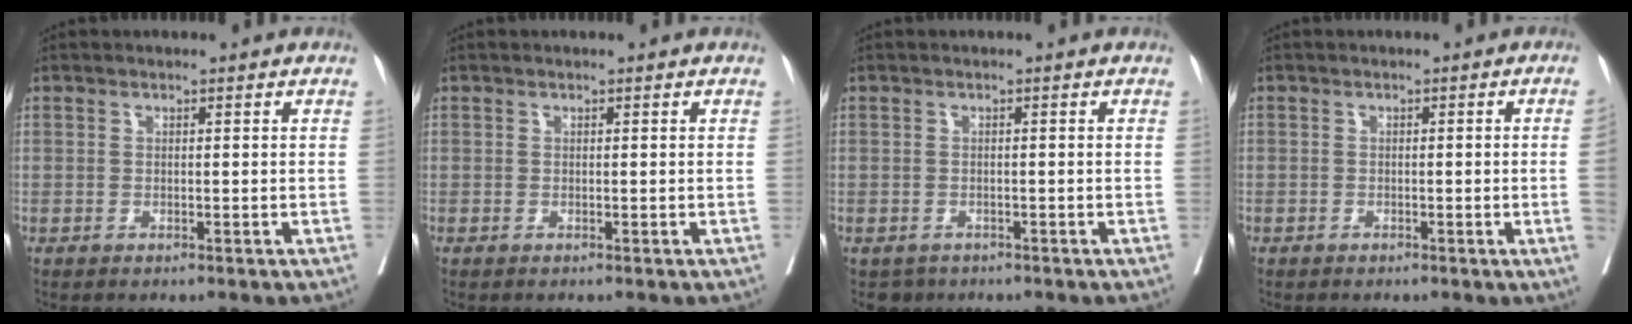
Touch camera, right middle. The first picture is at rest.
{"total": 0.0}
{"total": 2.1, "force": [-1.5, 1.5, 0.2], "torque": [-0.004, 0.003, -0.021]}
{"total": 2.2, "force": [-0.5, -0.7, 2.0], "torque": [-0.026, 0.001, -0.007]}